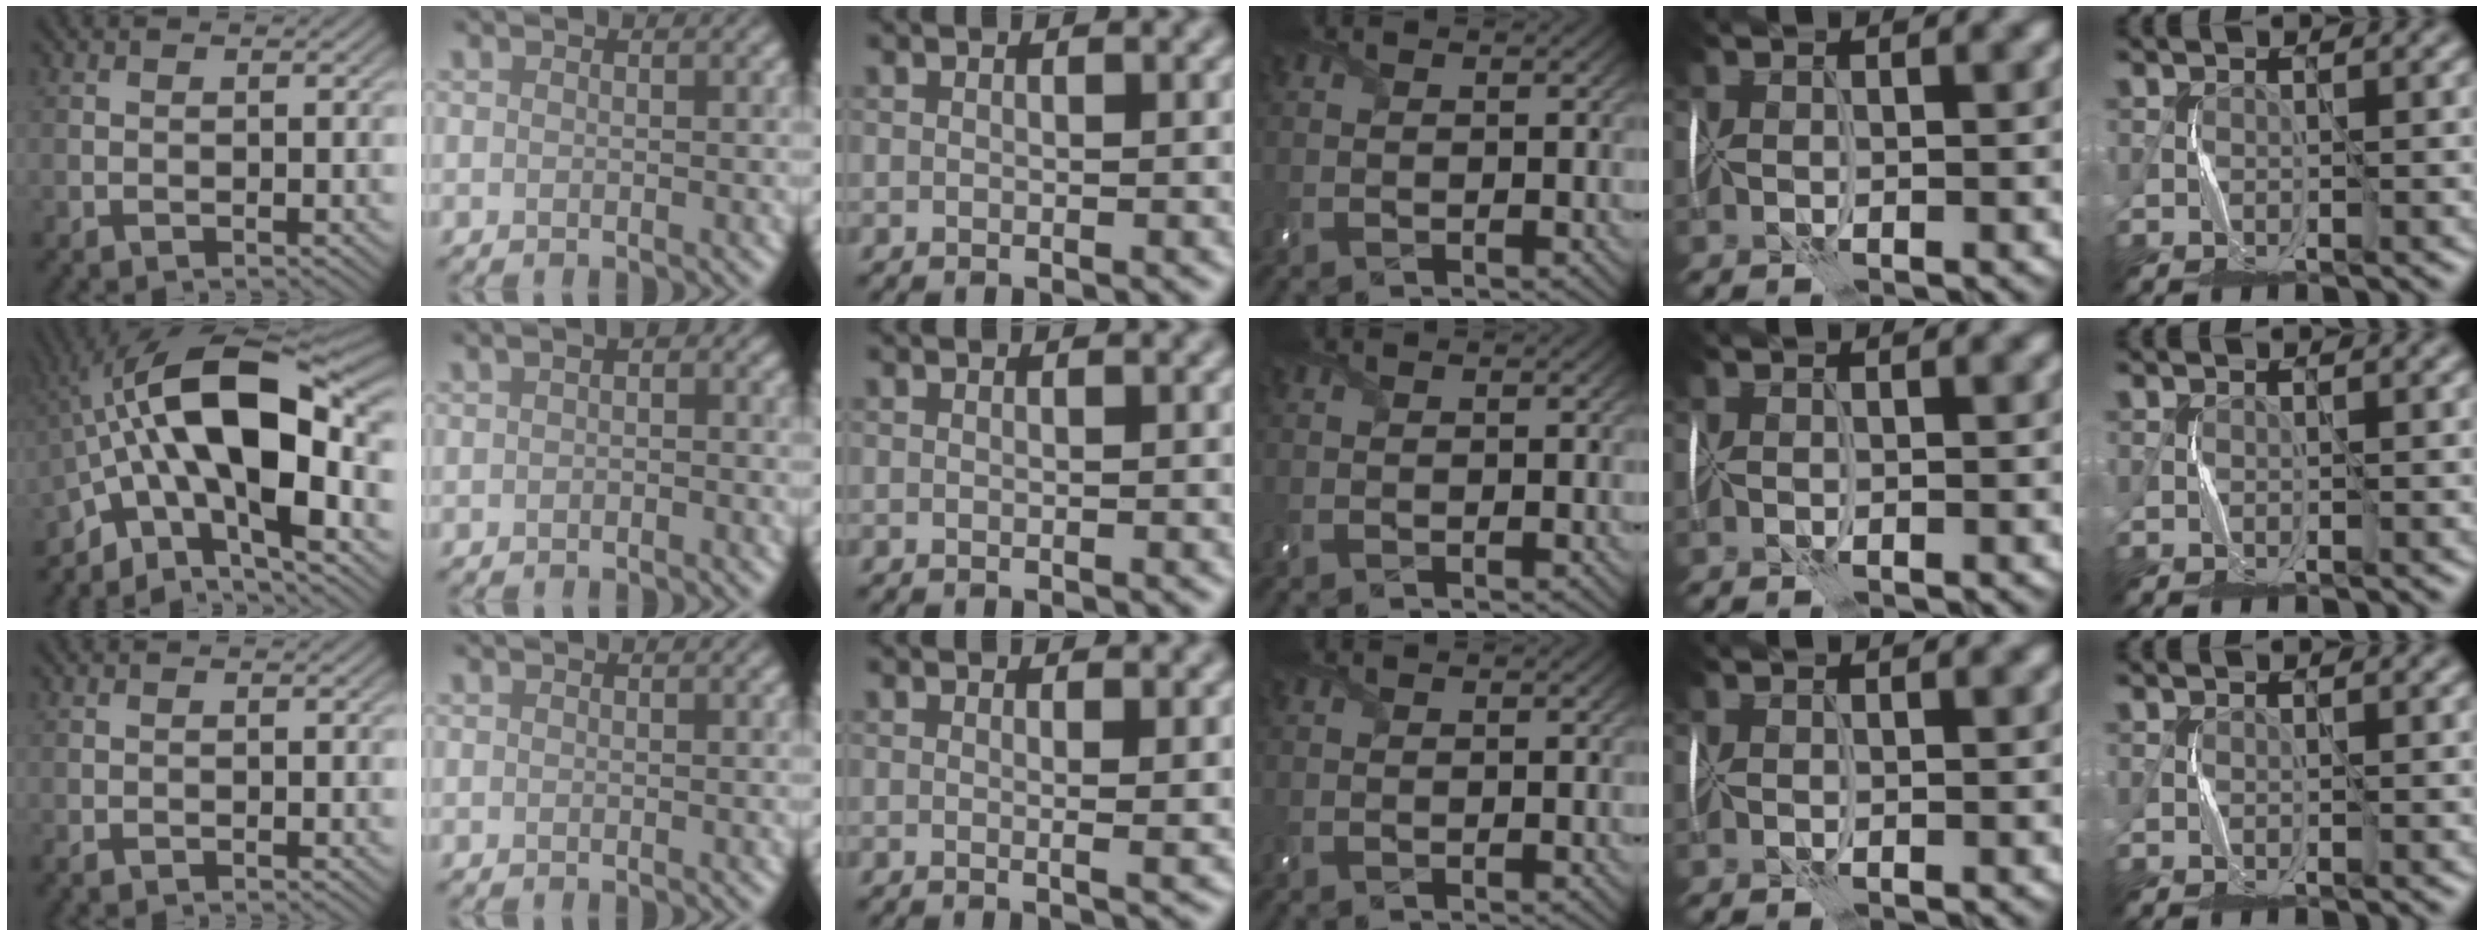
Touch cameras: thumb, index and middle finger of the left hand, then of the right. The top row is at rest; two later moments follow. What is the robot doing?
{"motion": "wrap", "object": "cellophane"}